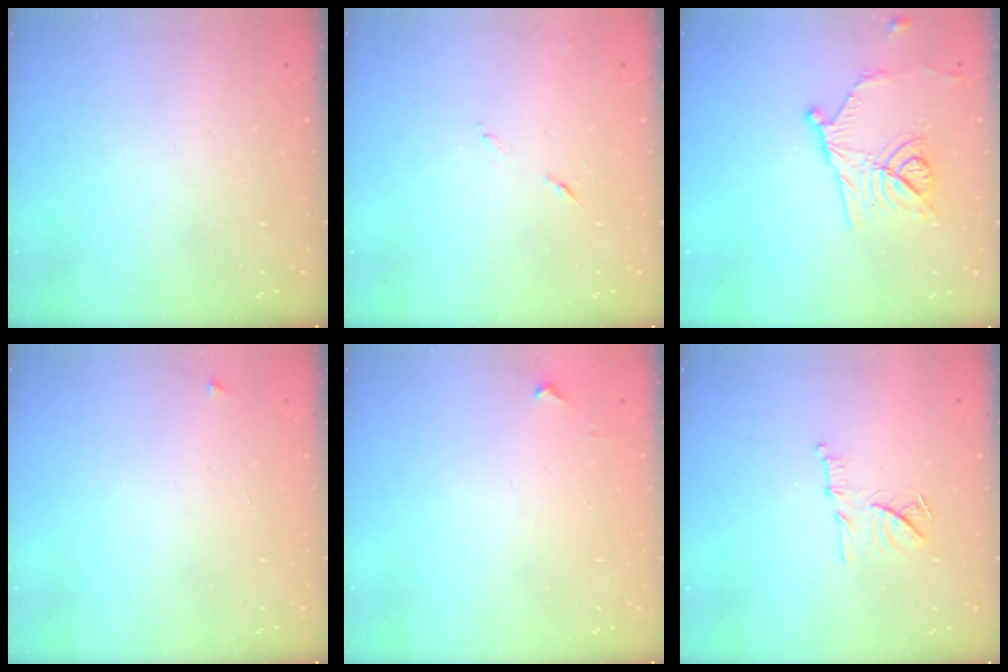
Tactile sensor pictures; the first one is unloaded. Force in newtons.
{"total": 6.1, "press": 6.1, "slide": 0.6}
{"total": 13.6, "press": 13.4, "slide": 2.4}
{"total": 2.3, "press": 2.3, "slide": 0.3}
{"total": 3.4, "press": 3.3, "slide": 0.5}
{"total": 11.8, "press": 11.8, "slide": 0.7}